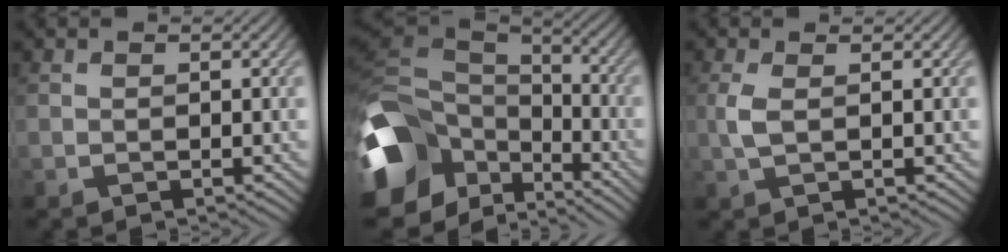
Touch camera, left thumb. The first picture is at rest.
{"total": 16.1, "force": [-6.7, 11.3, 9.3], "torque": [-0.271, -0.035, -0.110]}
{"total": 2.3, "force": [0.5, 0.7, 2.1], "torque": [-0.059, 0.004, 0.007]}